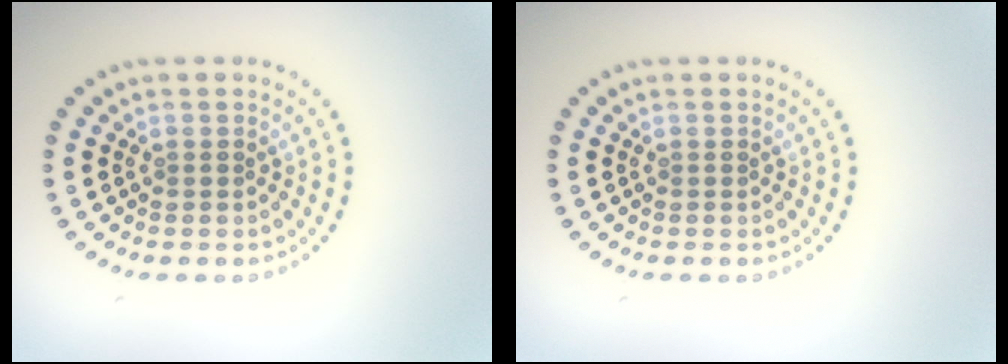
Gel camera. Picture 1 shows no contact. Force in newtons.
{"total": 0.0}